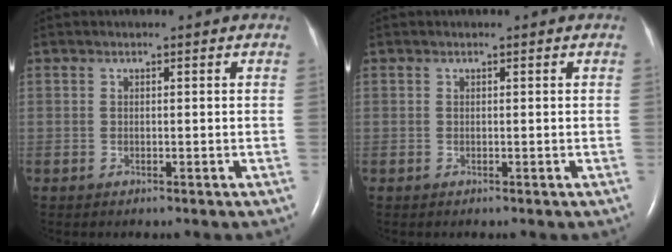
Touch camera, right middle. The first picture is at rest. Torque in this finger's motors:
{"motor_torque": [0.06, -0.03, 0.00, 0.00]}